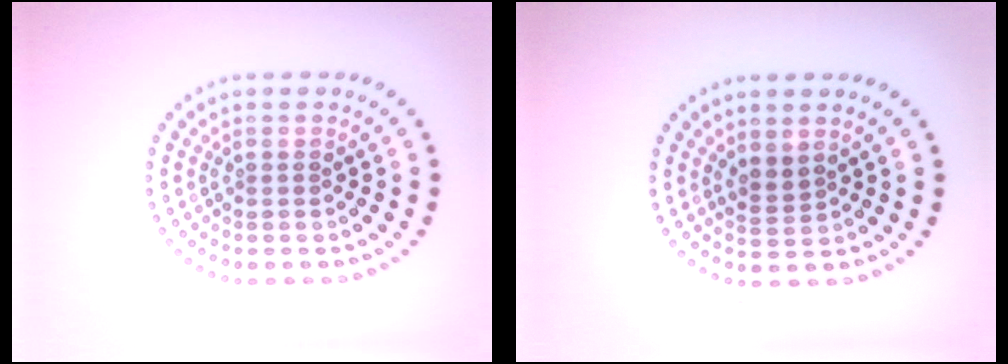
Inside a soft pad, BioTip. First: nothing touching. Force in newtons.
{"total": 1.6, "press": 1.2, "slide": 1.1}